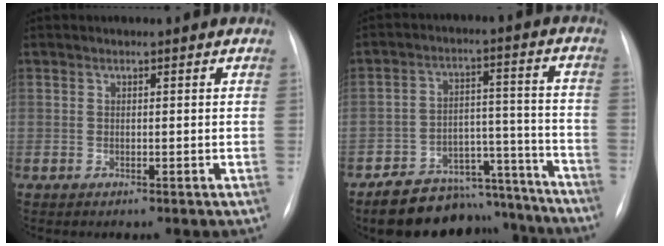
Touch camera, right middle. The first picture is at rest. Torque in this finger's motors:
{"motor_torque": [0.91, -1.12, 0.55, 0.10]}